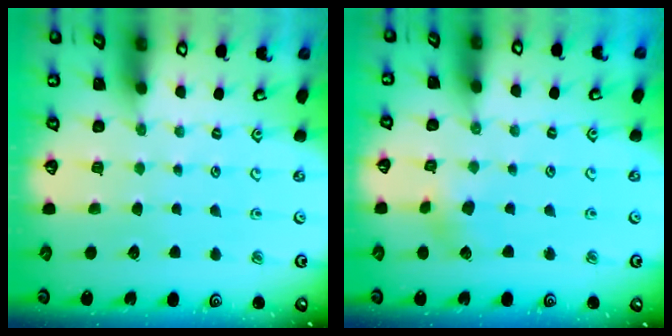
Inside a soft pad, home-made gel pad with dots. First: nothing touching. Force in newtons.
{"total": 3.2, "press": 3.2, "slide": 0.4}